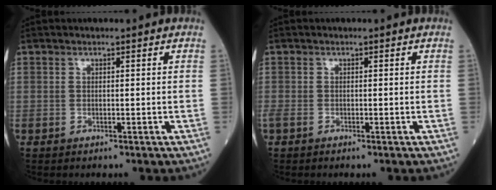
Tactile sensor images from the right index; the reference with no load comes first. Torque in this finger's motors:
{"motor_torque": [0.43, -0.28, 0.71, 0.15]}